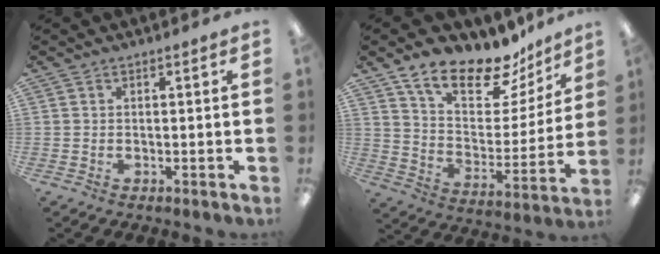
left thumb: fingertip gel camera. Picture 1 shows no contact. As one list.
[{"total": 17.8, "force": [13.9, 7.2, 8.5], "torque": [-0.141, -0.096, 0.240]}]